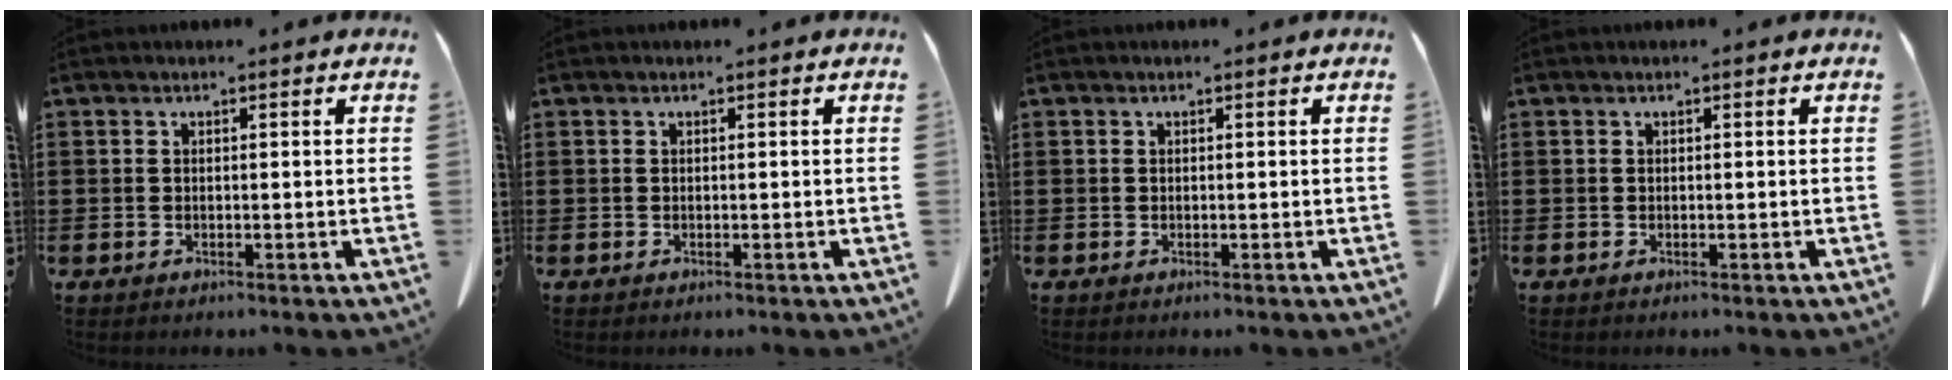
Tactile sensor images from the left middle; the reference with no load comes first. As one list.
[{"total": 0.0}, {"total": 0.0}, {"total": 0.0}]